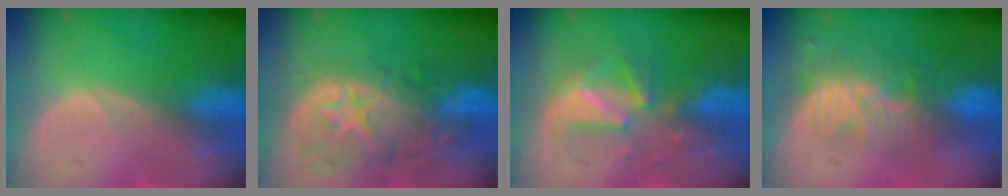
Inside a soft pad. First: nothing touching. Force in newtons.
{"total": 11.0, "press": 9.8, "slide": 5.1}
{"total": 6.0, "press": 6.0, "slide": 0.6}
{"total": 8.1, "press": 7.4, "slide": 3.5}